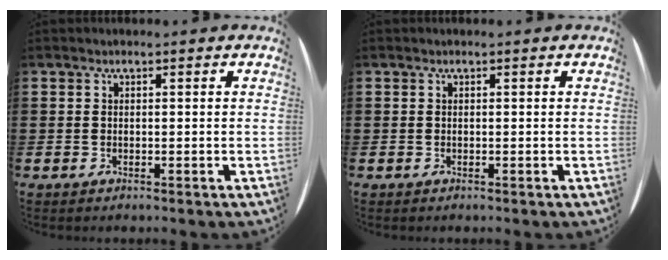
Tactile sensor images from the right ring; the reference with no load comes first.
{"total": 0.0}